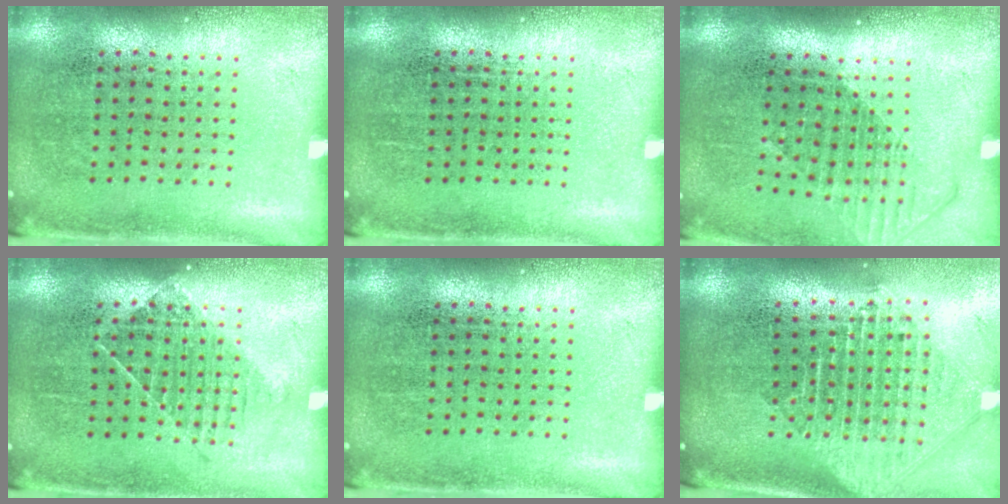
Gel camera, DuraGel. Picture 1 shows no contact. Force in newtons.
{"total": 0.0}
{"total": 1.4, "press": 1.1, "slide": 0.9}
{"total": 1.1, "press": 0.9, "slide": 0.7}
{"total": 0.0}
{"total": 2.5, "press": 1.9, "slide": 1.5}